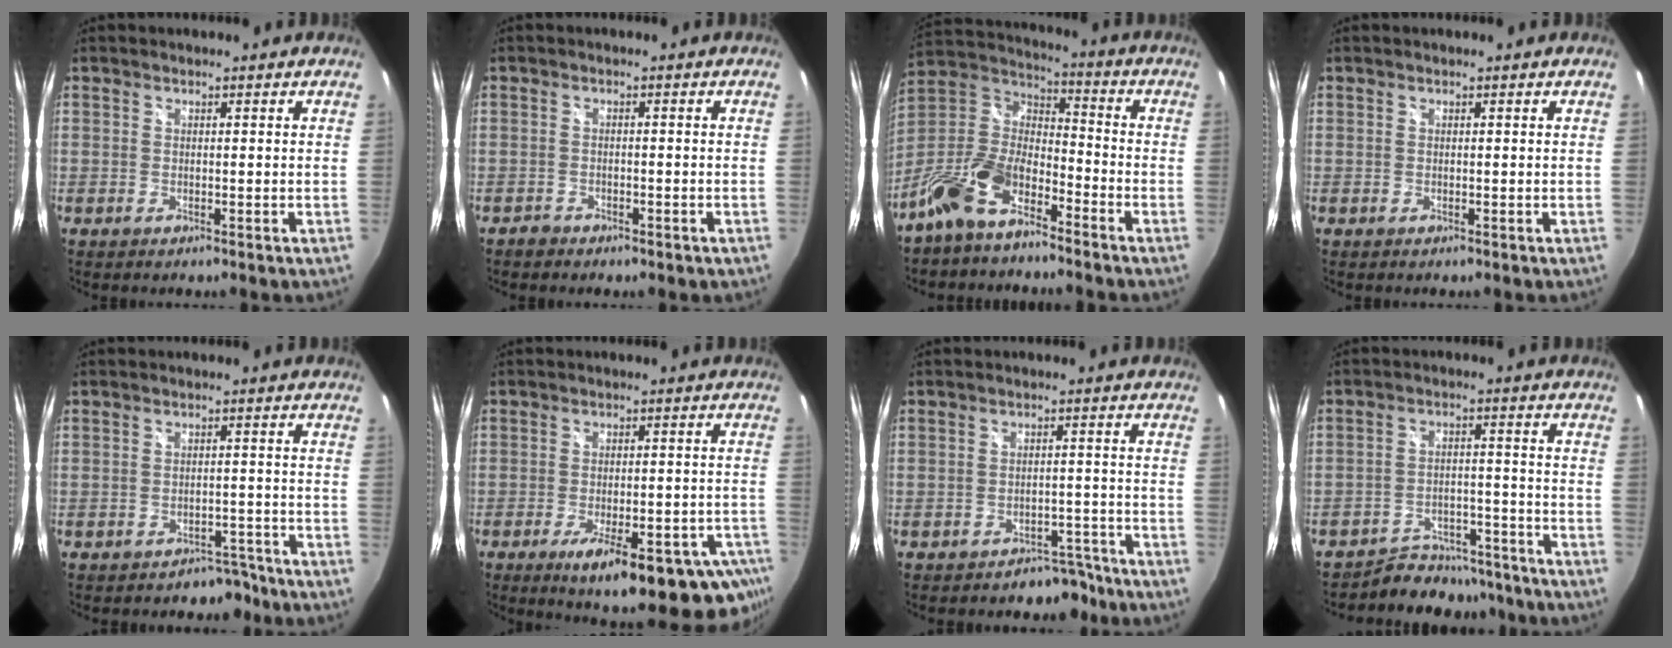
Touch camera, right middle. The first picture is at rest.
{"total": 2.4, "force": [-1.9, 1.4, 0.5], "torque": [-0.014, 0.000, -0.027]}
{"total": 14.4, "force": [-9.4, 6.3, 8.8], "torque": [-0.195, 0.005, -0.185]}
{"total": 0.0}
{"total": 4.5, "force": [-3.7, 2.5, 0.5], "torque": [-0.005, 0.018, -0.044]}
{"total": 20.1, "force": [-12.8, 6.1, 14.2], "torque": [-0.196, -0.039, -0.163]}
{"total": 5.6, "force": [-4.6, 3.0, 0.9], "torque": [-0.012, 0.022, -0.054]}
{"total": 12.8, "force": [-11.7, 4.6, 2.5], "torque": [-0.057, 0.019, -0.155]}